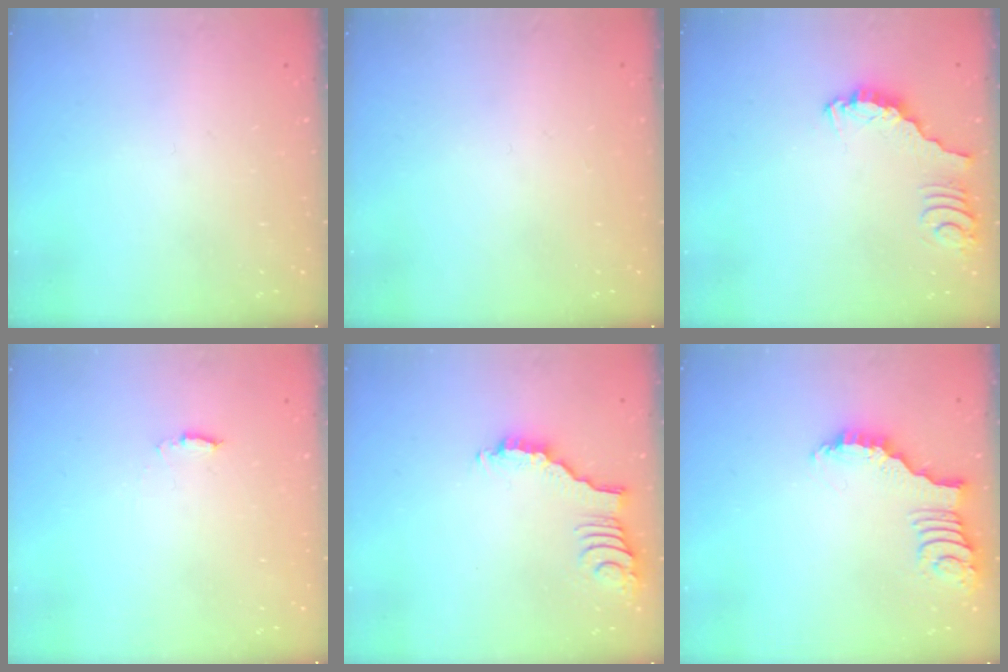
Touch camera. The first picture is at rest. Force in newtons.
{"total": 1.4, "press": 1.4, "slide": 0.1}
{"total": 2.7, "press": 2.7, "slide": 0.1}
{"total": 5.3, "press": 5.3, "slide": 0.5}
{"total": 2.8, "press": 2.8, "slide": 0.3}
{"total": 2.4, "press": 2.4, "slide": 0.4}